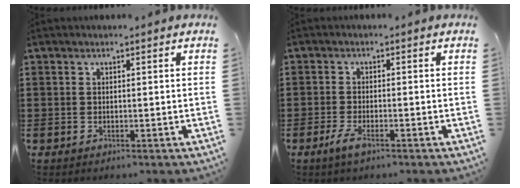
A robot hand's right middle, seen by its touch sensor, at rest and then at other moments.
{"total": 2.7, "force": [-1.5, 0.6, 2.2], "torque": [-0.051, -0.005, -0.032]}